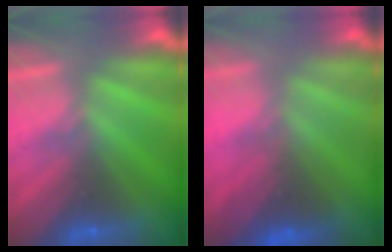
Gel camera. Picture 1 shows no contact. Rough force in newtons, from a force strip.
{"total": 2.7}